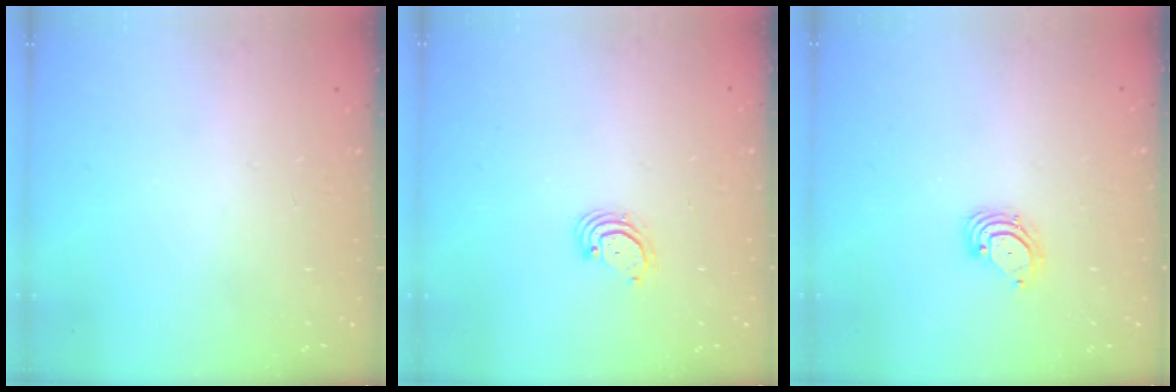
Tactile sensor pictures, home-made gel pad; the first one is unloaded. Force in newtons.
{"total": 3.0, "press": 3.0, "slide": 0.3}
{"total": 3.6, "press": 3.6, "slide": 0.3}